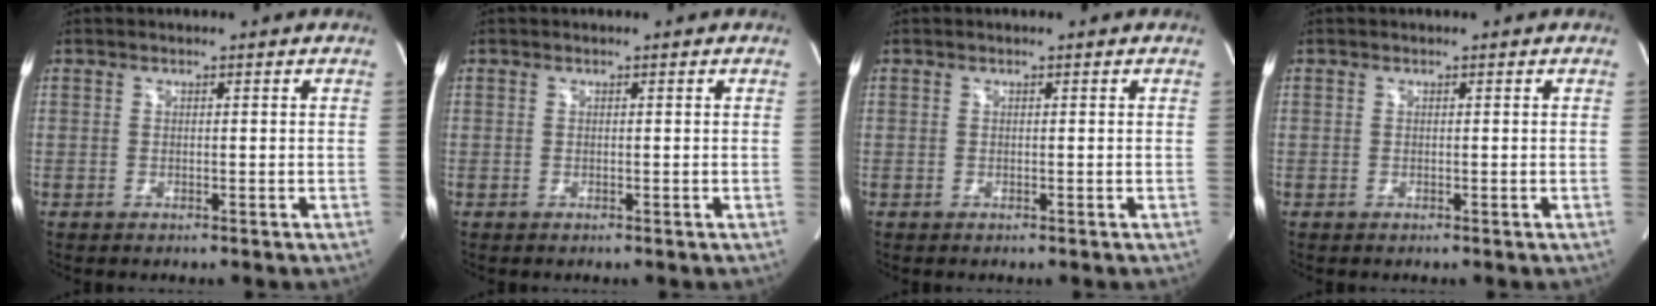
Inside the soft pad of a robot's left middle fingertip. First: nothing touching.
{"total": 0.0}
{"total": 0.0}
{"total": 0.0}